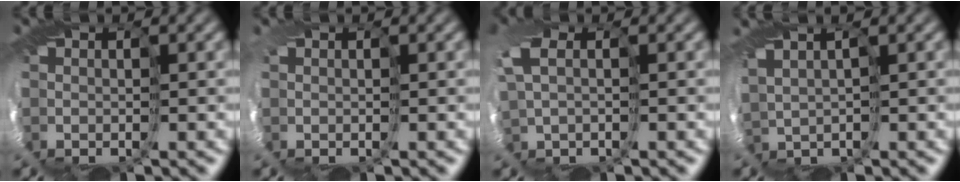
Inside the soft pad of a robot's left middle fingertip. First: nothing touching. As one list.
[{"total": 1.5, "force": [-0.2, -1.0, -1.1], "torque": [0.028, -0.005, -0.001]}, {"total": 1.0, "force": [0.4, -0.1, 0.9], "torque": [-0.051, -0.005, 0.014]}, {"total": 2.7, "force": [1.0, -1.9, -1.6], "torque": [0.013, 0.007, 0.023]}]